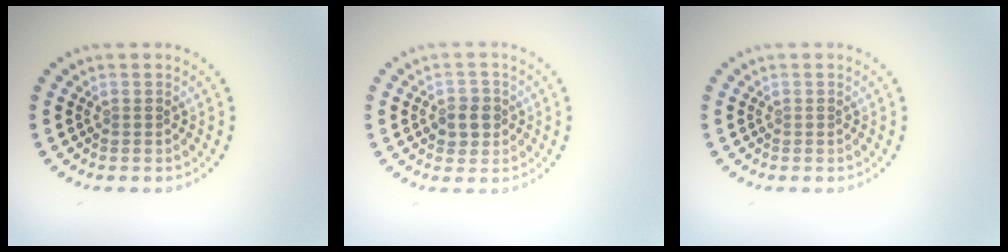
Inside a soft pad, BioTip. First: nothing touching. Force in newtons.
{"total": 2.4, "press": 2.3, "slide": 0.7}
{"total": 0.0}